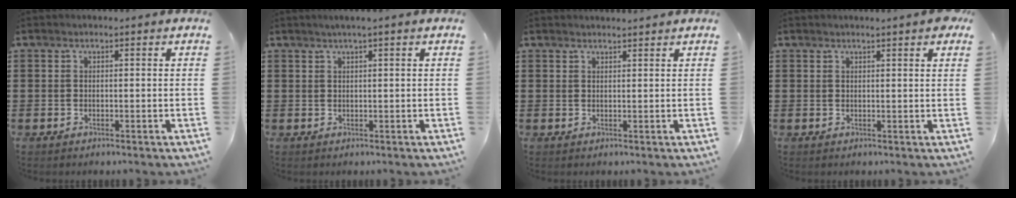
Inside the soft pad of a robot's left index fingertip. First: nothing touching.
{"total": 1.2, "force": [0.7, -0.1, 1.0], "torque": [-0.018, 0.000, 0.012]}
{"total": 1.1, "force": [1.1, -0.1, 0.0], "torque": [-0.003, -0.002, 0.021]}
{"total": 2.0, "force": [1.5, -0.1, 1.2], "torque": [-0.018, -0.004, 0.027]}